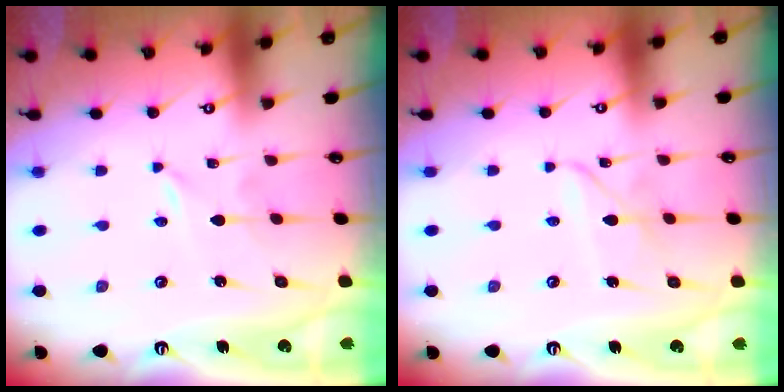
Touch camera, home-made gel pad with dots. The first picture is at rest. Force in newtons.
{"total": 2.8, "press": 2.8, "slide": 0.2}